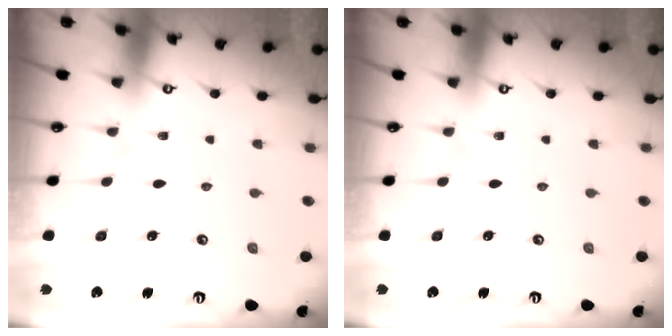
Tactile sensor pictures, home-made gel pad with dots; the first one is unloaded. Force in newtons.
{"total": 0.0}